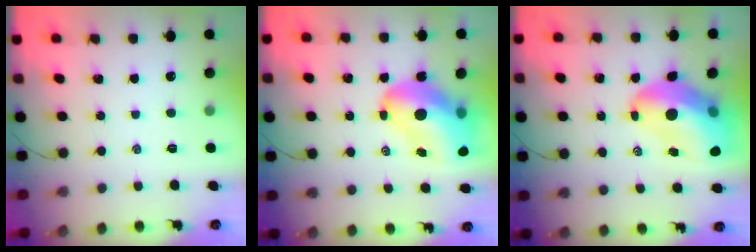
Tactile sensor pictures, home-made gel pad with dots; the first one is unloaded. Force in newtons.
{"total": 15.2, "press": 14.6, "slide": 4.2}
{"total": 16.6, "press": 16.0, "slide": 4.6}